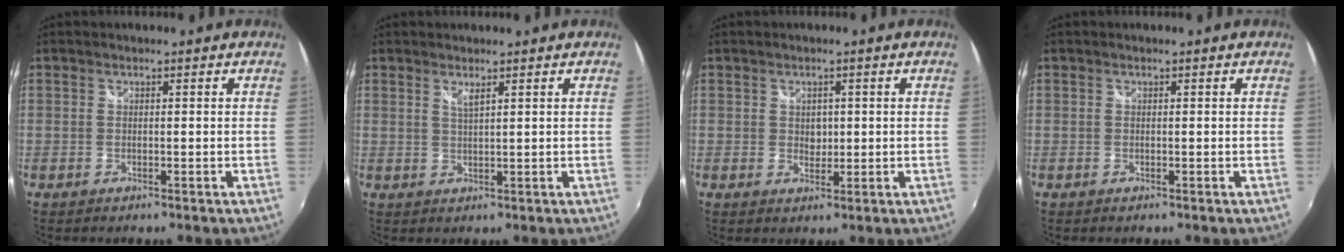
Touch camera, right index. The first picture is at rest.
{"total": 1.7, "force": [1.2, 0.1, 1.1], "torque": [-0.022, -0.003, 0.019]}
{"total": 2.2, "force": [0.3, 1.9, 1.1], "torque": [-0.014, 0.001, 0.005]}
{"total": 0.0}